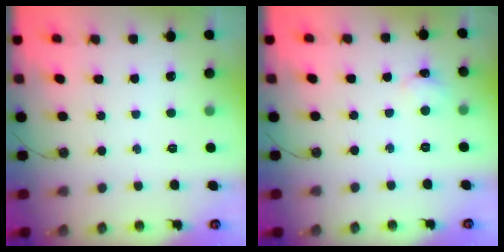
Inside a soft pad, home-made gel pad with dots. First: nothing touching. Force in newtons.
{"total": 2.6, "press": 2.6, "slide": 0.4}